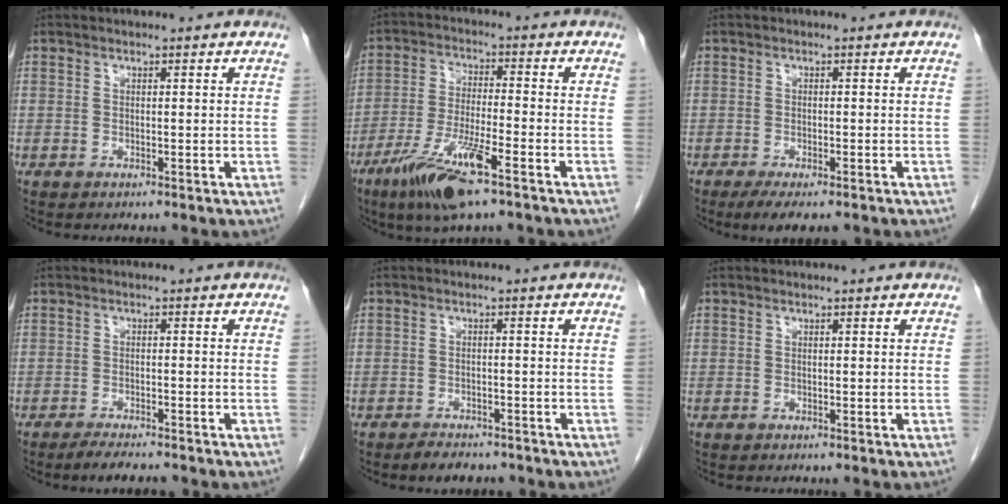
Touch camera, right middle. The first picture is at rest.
{"total": 11.5, "force": [-6.8, 1.2, 9.1], "torque": [-0.185, -0.024, -0.123]}
{"total": 5.0, "force": [-3.6, 1.4, 3.1], "torque": [-0.046, -0.010, -0.055]}
{"total": 3.8, "force": [-3.4, 0.5, 1.8], "torque": [-0.031, -0.009, -0.053]}
{"total": 3.8, "force": [-3.2, 1.6, 1.4], "torque": [-0.024, -0.002, -0.044]}
{"total": 0.0}